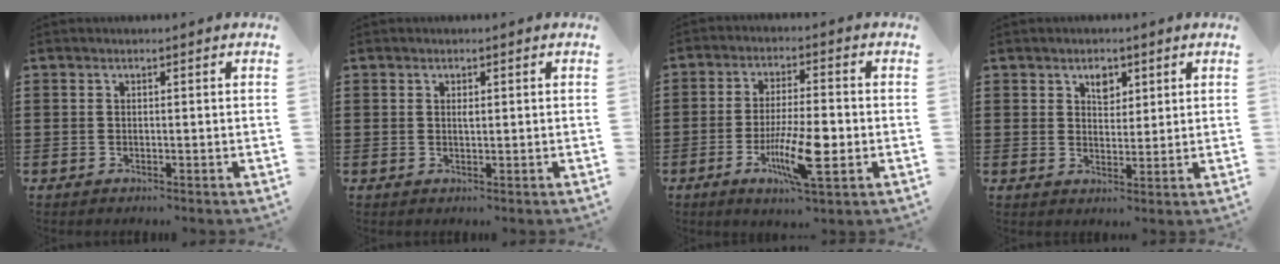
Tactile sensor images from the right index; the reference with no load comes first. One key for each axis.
{"total": 0.8, "fx": 0.2, "fy": 0.3, "fz": 0.7, "tx": -0.016, "ty": 0.000, "tz": 0.004}
{"total": 9.9, "fx": -2.9, "fy": 2.3, "fz": 9.2, "tx": -0.181, "ty": -0.012, "tz": -0.051}
{"total": 3.1, "fx": 1.9, "fy": 1.9, "fz": 1.5, "tx": -0.021, "ty": -0.001, "tz": 0.031}